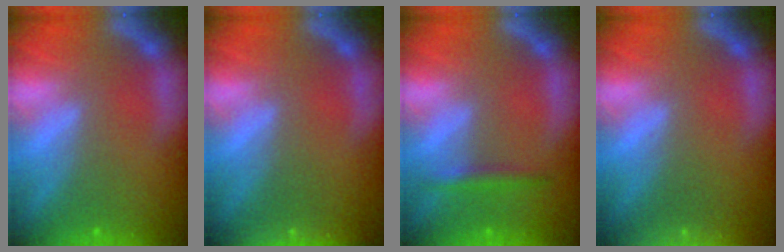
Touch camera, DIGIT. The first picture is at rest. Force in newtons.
{"total": 4.0}
{"total": 1.9}
{"total": 8.5}